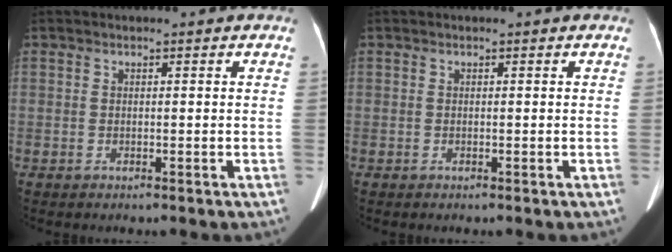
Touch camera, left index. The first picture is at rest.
{"total": 0.0}